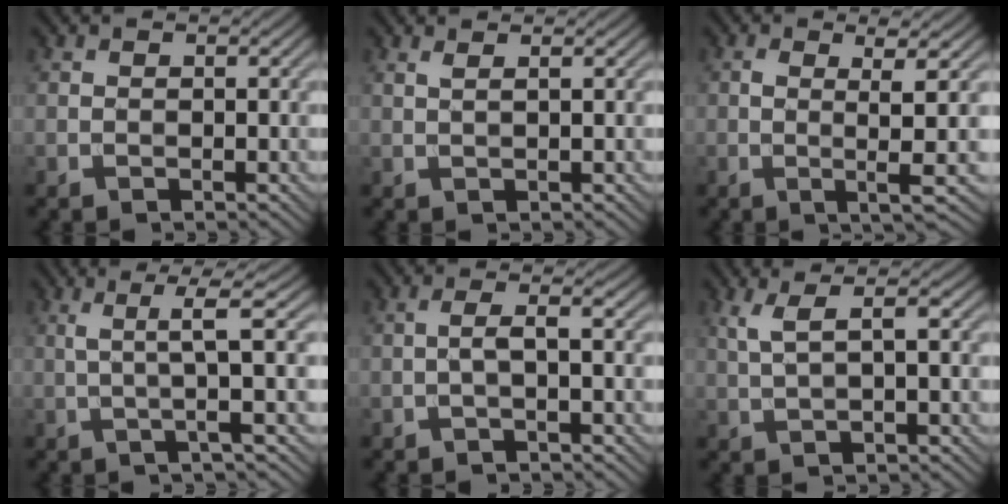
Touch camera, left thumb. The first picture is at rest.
{"total": 1.4, "force": [0.8, 0.2, 1.1], "torque": [-0.017, 0.004, 0.009]}
{"total": 4.5, "force": [0.3, 0.3, 4.5], "torque": [-0.087, 0.006, 0.003]}
{"total": 4.6, "force": [0.5, 0.1, 4.6], "torque": [-0.083, 0.012, 0.002]}
{"total": 2.3, "force": [-0.4, 0.3, 2.2], "torque": [-0.041, 0.010, -0.014]}
{"total": 3.9, "force": [1.3, 0.8, 3.6], "torque": [-0.073, 0.011, 0.027]}